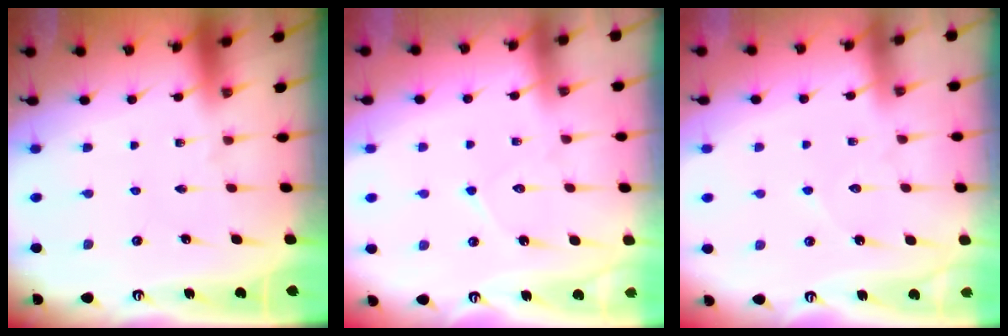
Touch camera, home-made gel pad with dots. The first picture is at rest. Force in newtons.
{"total": 6.1, "press": 6.1, "slide": 0.6}
{"total": 5.5, "press": 5.5, "slide": 0.4}